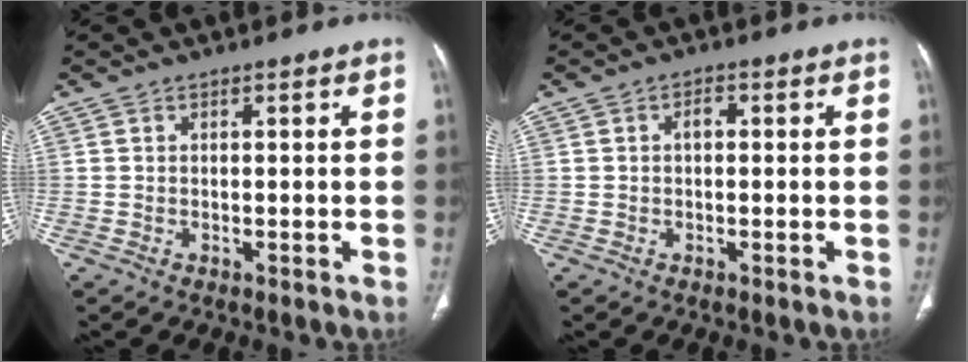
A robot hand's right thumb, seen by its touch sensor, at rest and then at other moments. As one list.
[{"total": 1.9, "force": [0.2, 1.1, 1.5], "torque": [-0.024, 0.008, 0.001]}]